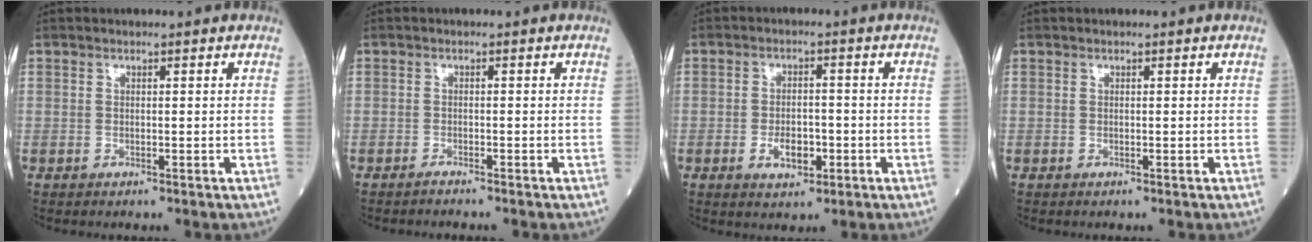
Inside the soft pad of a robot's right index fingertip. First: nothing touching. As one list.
[{"total": 1.1, "force": [-1.0, -0.1, 0.2], "torque": [-0.008, -0.001, -0.015]}, {"total": 4.6, "force": [-1.6, 2.4, 3.6], "torque": [-0.063, 0.001, -0.023]}, {"total": 0.0}]